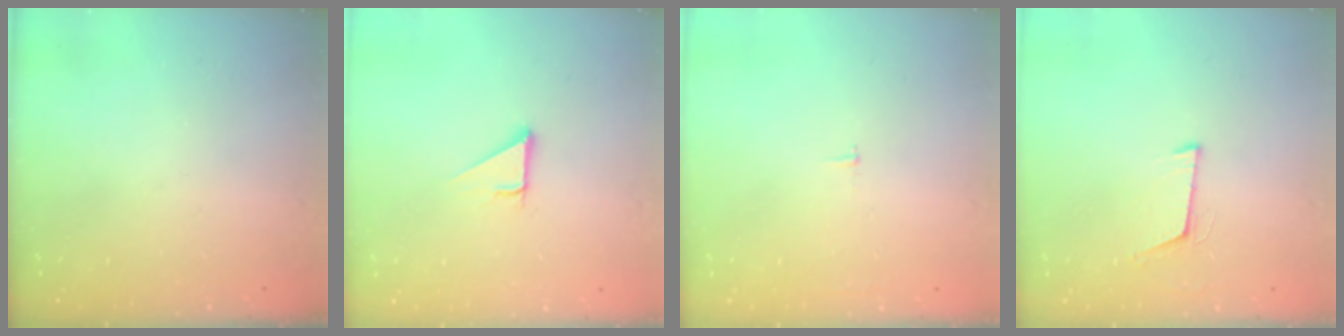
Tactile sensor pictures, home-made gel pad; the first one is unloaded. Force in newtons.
{"total": 2.7, "press": 2.7, "slide": 0.0}
{"total": 2.1, "press": 2.1, "slide": 0.2}
{"total": 5.9, "press": 5.6, "slide": 2.0}